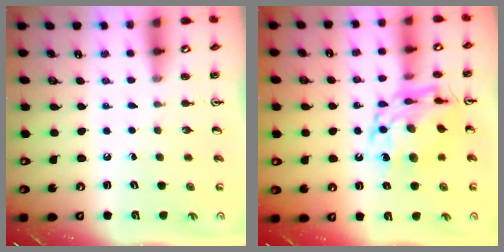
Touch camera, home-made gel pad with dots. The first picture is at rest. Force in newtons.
{"total": 14.0, "press": 14.0, "slide": 1.2}